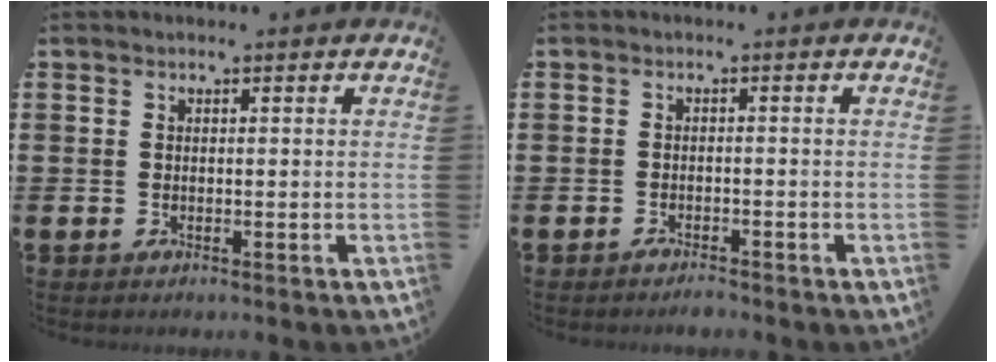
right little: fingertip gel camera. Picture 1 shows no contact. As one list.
[{"total": 1.2, "force": [-1.2, 0.1, 0.0], "torque": [-0.005, 0.002, -0.025]}]